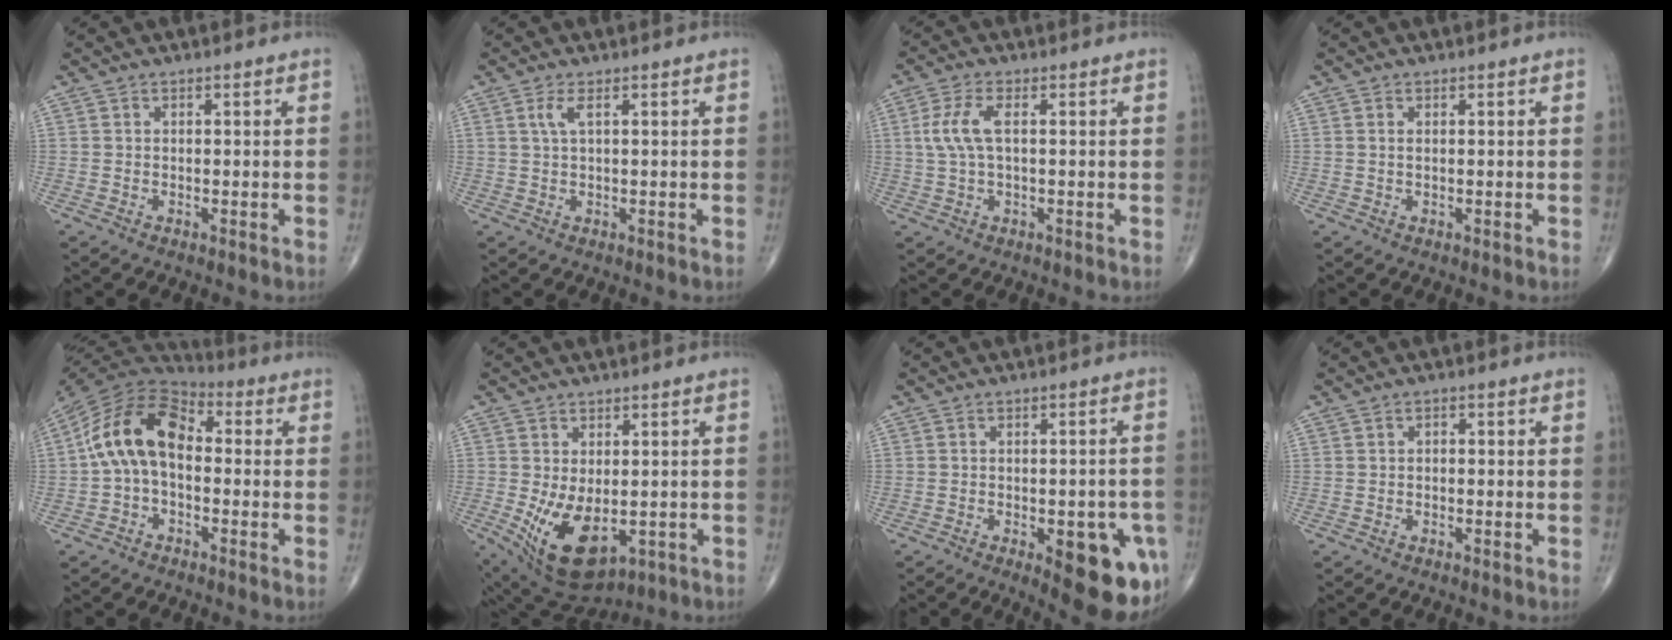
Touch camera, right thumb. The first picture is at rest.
{"total": 2.3, "force": [0.9, 0.5, 2.1], "torque": [-0.057, 0.005, 0.024]}
{"total": 5.6, "force": [0.9, 2.1, 5.1], "torque": [-0.134, 0.013, 0.017]}
{"total": 0.6, "force": [0.2, 0.2, 0.5], "torque": [-0.015, 0.003, 0.004]}
{"total": 14.2, "force": [0.0, 8.9, 11.0], "torque": [-0.193, 0.040, -0.015]}
{"total": 12.5, "force": [-2.6, 7.0, 10.0], "torque": [-0.167, -0.013, -0.016]}
{"total": 14.2, "force": [-5.4, 5.6, 11.9], "torque": [-0.103, 0.011, -0.051]}
{"total": 0.7, "force": [-0.2, 0.5, 0.5], "torque": [0.000, 0.004, -0.007]}